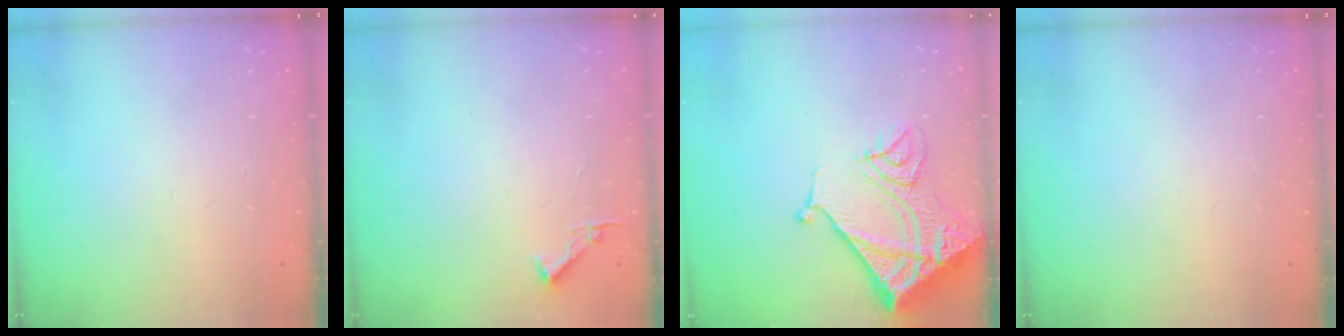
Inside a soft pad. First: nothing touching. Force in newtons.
{"total": 3.4, "press": 3.4, "slide": 0.4}
{"total": 18.4, "press": 18.3, "slide": 2.4}
{"total": 0.0}